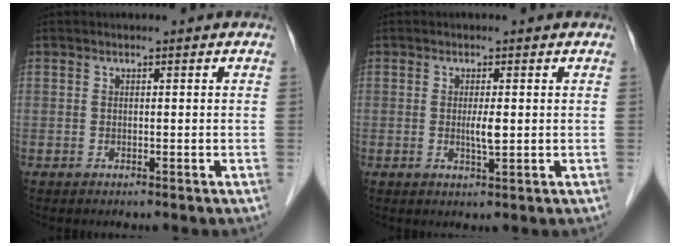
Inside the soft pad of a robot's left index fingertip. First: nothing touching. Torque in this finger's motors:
{"motor_torque": [0.36, 0.34, 0.06, 0.01]}